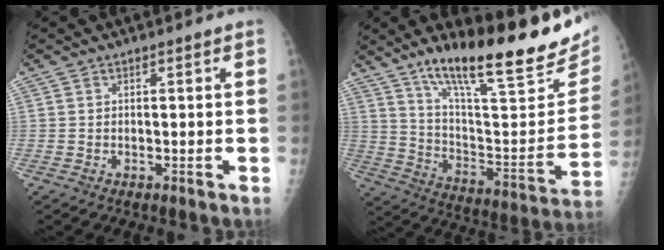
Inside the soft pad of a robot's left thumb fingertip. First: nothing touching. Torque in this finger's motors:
{"motor_torque": [0.29, 0.23, 1.42, -1.35, 0.11]}